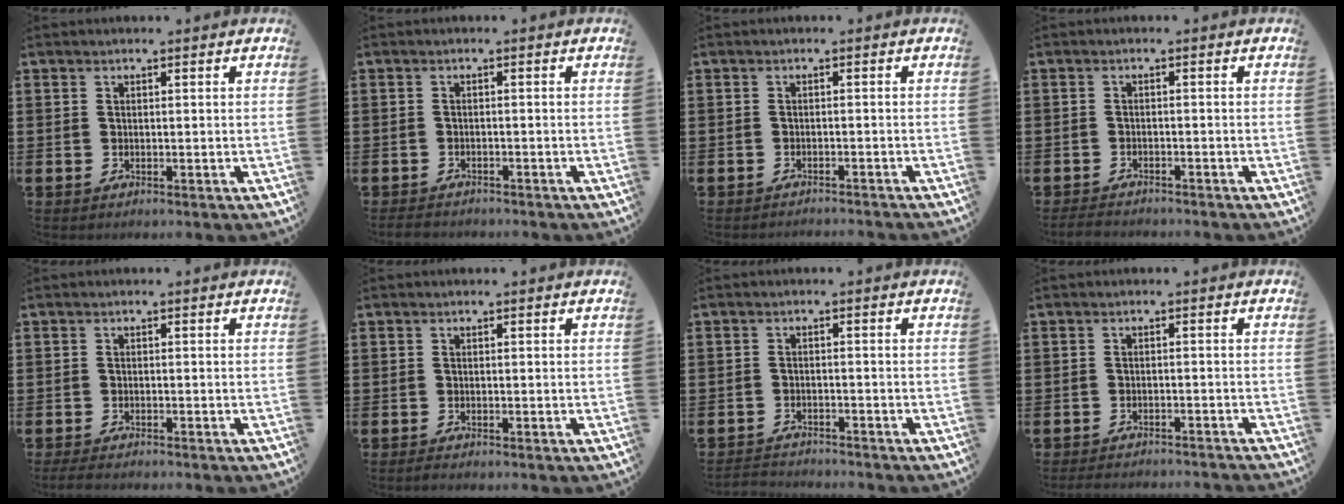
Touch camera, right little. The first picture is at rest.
{"total": 1.3, "force": [-1.2, 0.2, 0.2], "torque": [-0.006, 0.002, -0.026]}
{"total": 0.5, "force": [-0.5, -0.1, 0.0], "torque": [-0.001, 0.003, -0.011]}
{"total": 1.6, "force": [-1.6, 0.1, 0.2], "torque": [-0.007, 0.003, -0.034]}
{"total": 1.1, "force": [-1.0, 0.1, 0.6], "torque": [-0.011, 0.000, -0.020]}
{"total": 0.5, "force": [-0.4, 0.0, 0.3], "torque": [-0.006, -0.002, -0.009]}
{"total": 2.0, "force": [-2.0, 0.0, -0.2], "torque": [-0.002, 0.002, -0.045]}
{"total": 1.7, "force": [-1.7, -0.1, 0.2], "torque": [-0.004, 0.002, -0.035]}